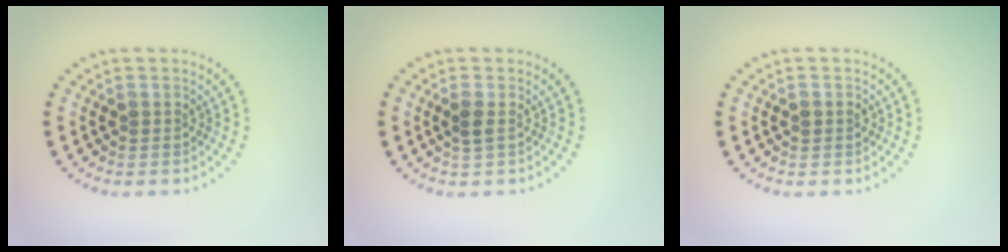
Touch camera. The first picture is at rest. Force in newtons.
{"total": 0.8, "press": 0.8, "slide": 0.3}
{"total": 1.1, "press": 1.1, "slide": 0.0}